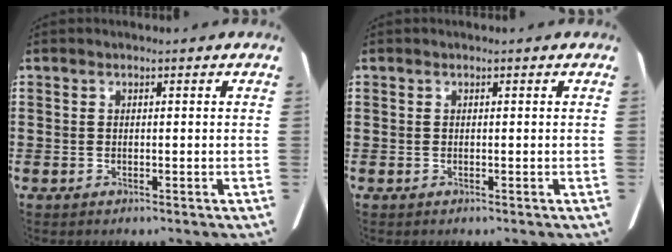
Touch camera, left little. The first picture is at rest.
{"total": 0.0}